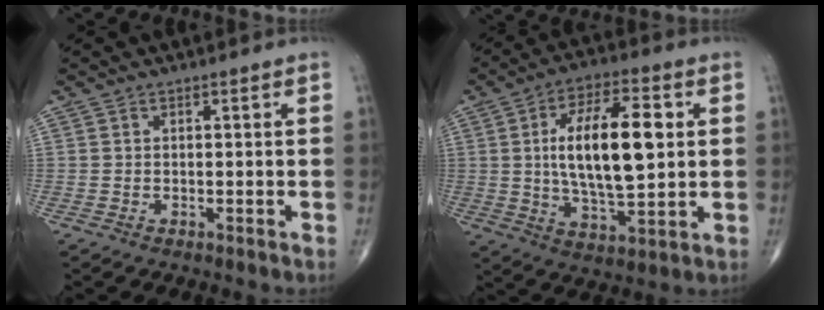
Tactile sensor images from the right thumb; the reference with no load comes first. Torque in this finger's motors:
{"motor_torque": [0.08, 0.73, 0.64, -0.13, 0.16]}